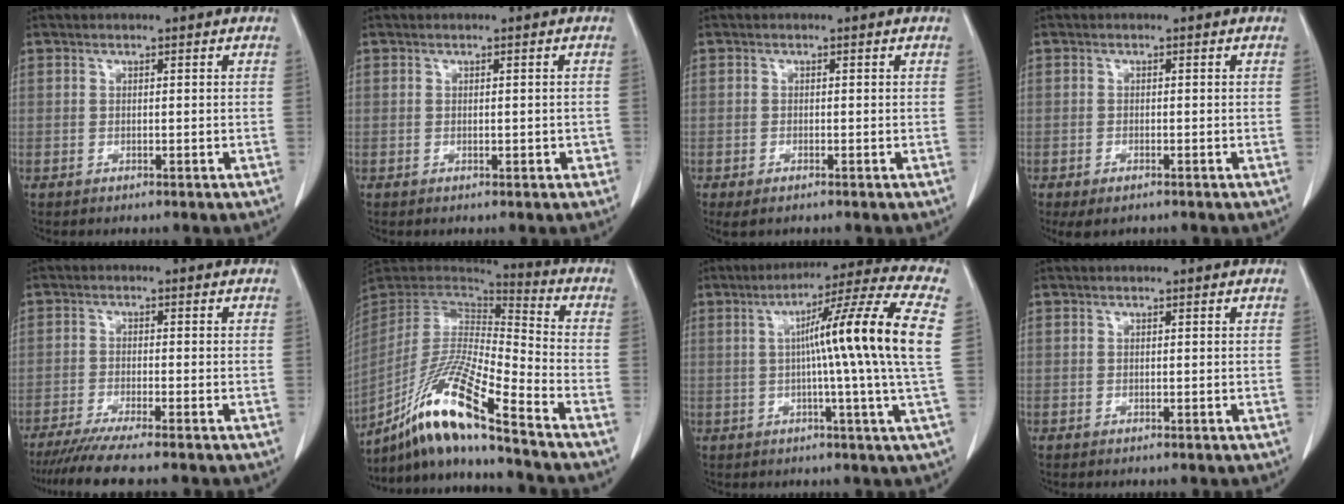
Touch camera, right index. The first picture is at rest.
{"total": 1.2, "force": [-0.4, 0.5, 1.0], "torque": [-0.013, 0.002, -0.002]}
{"total": 2.0, "force": [-1.4, 0.5, 1.3], "torque": [-0.026, -0.006, -0.018]}
{"total": 3.0, "force": [-2.1, 1.1, 1.8], "torque": [-0.034, -0.007, -0.027]}
{"total": 8.3, "force": [-7.0, -0.9, 4.4], "torque": [-0.056, -0.025, -0.109]}
{"total": 17.3, "force": [-12.2, -0.4, 12.2], "torque": [-0.248, -0.021, -0.229]}
{"total": 15.9, "force": [1.6, -2.6, 15.6], "torque": [-0.228, 0.005, 0.015]}
{"total": 0.0}